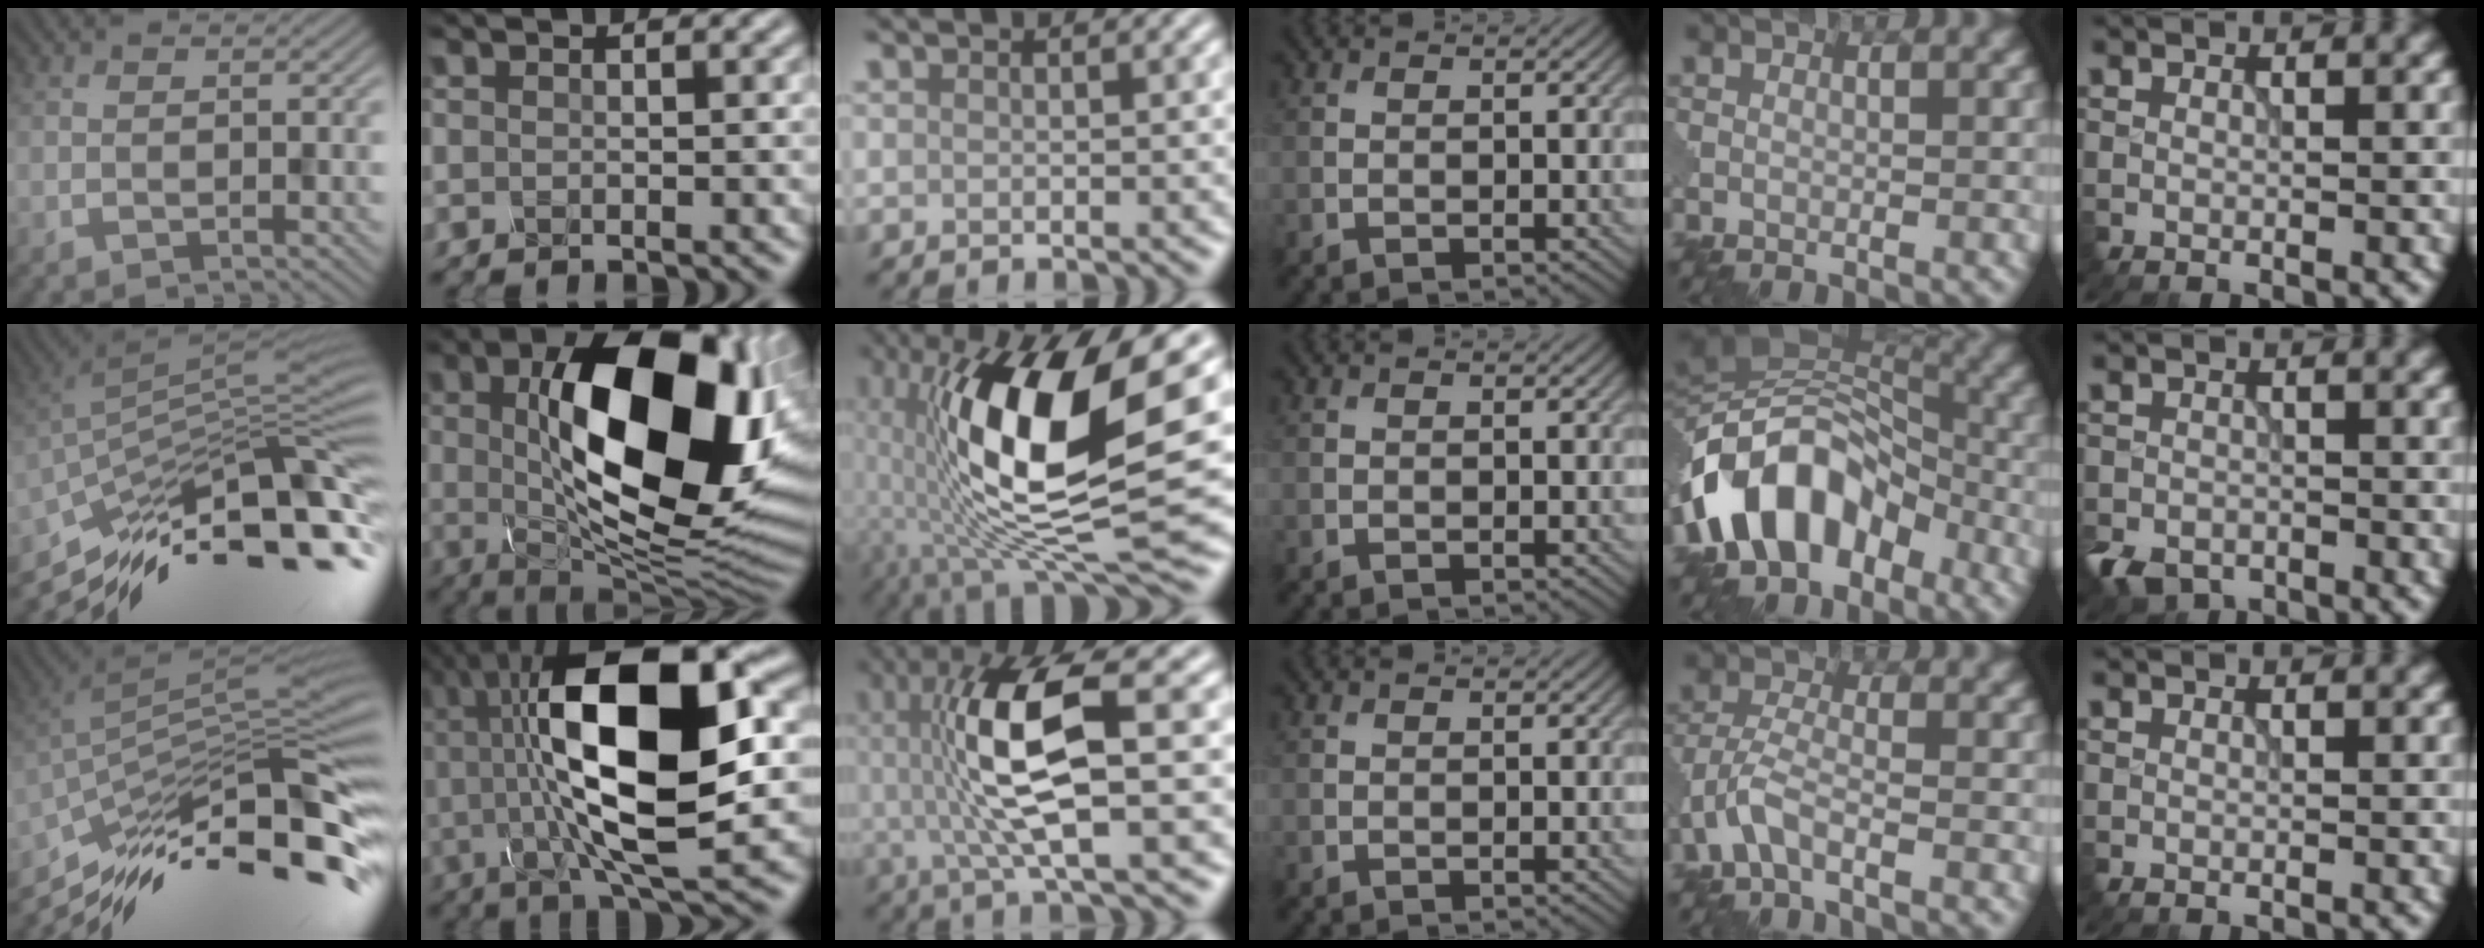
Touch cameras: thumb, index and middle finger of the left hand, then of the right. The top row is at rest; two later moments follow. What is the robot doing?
{"motion": "assemble", "object": "glue stick"}